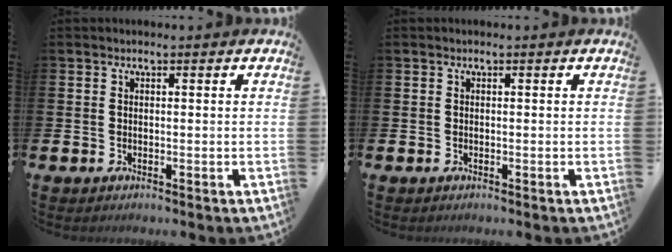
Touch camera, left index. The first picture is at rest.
{"total": 0.0}